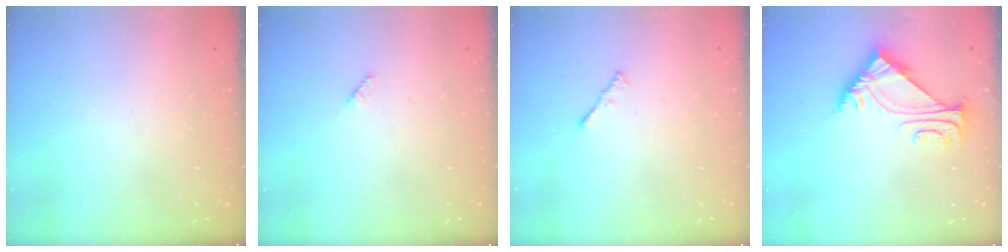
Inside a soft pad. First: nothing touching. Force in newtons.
{"total": 1.9, "press": 1.9, "slide": 0.3}
{"total": 1.5, "press": 1.4, "slide": 0.4}
{"total": 6.3, "press": 6.3, "slide": 0.3}